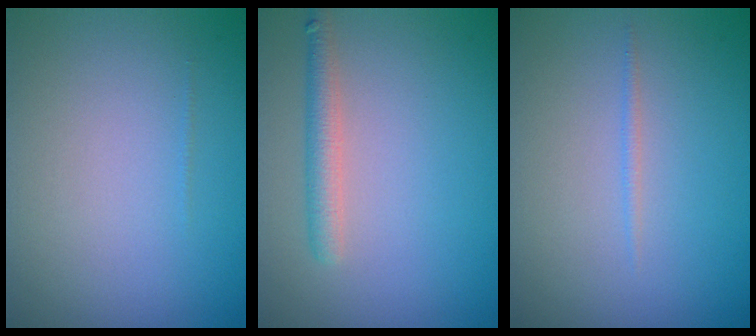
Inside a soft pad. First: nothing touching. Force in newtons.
{"total": 2.2, "press": 2.2, "slide": 0.1}
{"total": 0.6, "press": 0.6, "slide": 0.1}